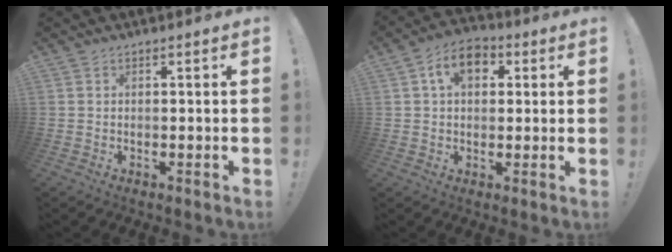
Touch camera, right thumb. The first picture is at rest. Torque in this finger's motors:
{"motor_torque": [0.79, 1.94, 0.83, 0.09, 0.03]}